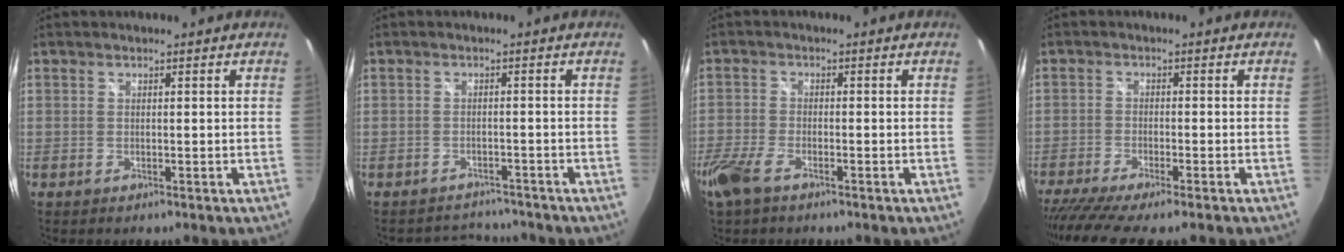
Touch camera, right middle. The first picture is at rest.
{"total": 4.0, "force": [-3.8, 1.1, -0.6], "torque": [0.008, 0.018, -0.058]}
{"total": 6.4, "force": [-4.8, 1.8, 3.9], "torque": [-0.102, -0.007, -0.102]}
{"total": 8.7, "force": [-7.2, -0.3, 4.9], "torque": [-0.108, -0.037, -0.120]}